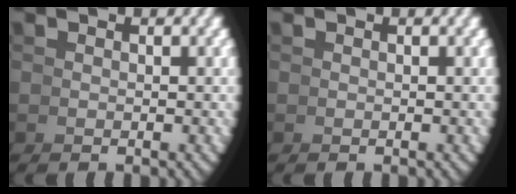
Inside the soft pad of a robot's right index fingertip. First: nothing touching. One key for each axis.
{"total": 0.0}